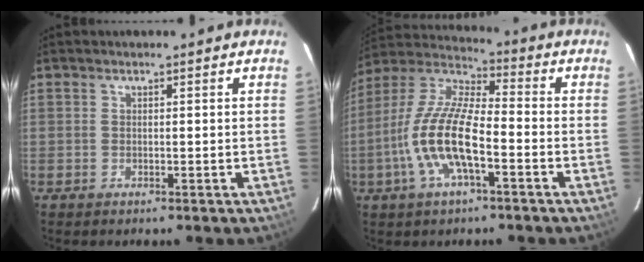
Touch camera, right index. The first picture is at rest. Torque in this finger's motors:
{"motor_torque": [1.67, -0.47, 1.05, 0.21]}